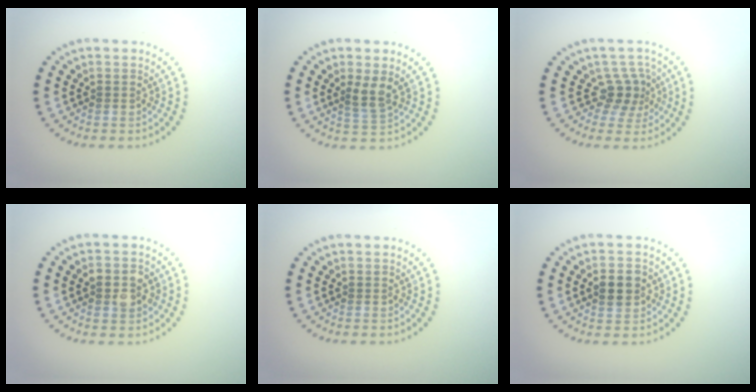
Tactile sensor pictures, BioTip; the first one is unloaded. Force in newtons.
{"total": 2.1, "press": 1.6, "slide": 1.4}
{"total": 2.6, "press": 1.8, "slide": 1.8}
{"total": 2.7, "press": 2.7, "slide": 0.2}
{"total": 0.0}
{"total": 2.9, "press": 2.9, "slide": 0.1}